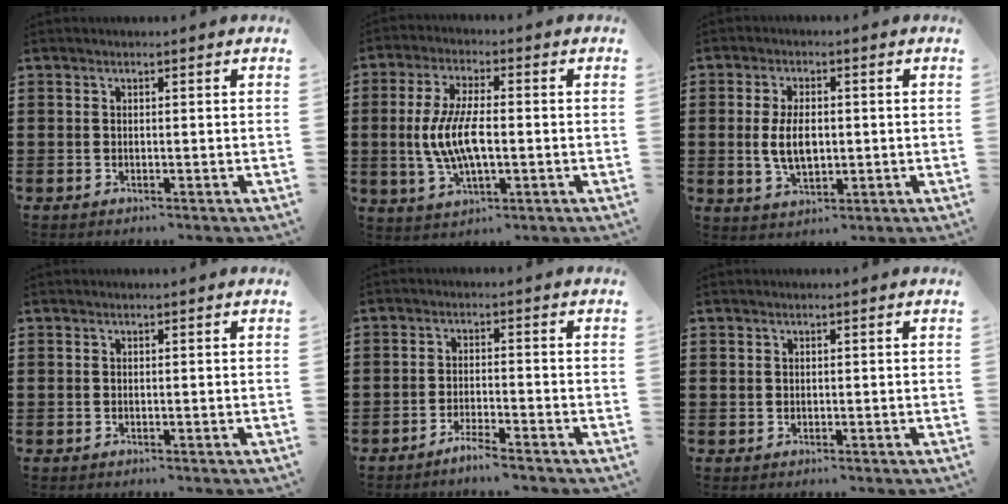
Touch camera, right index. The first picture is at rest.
{"total": 8.6, "force": [-0.8, 3.3, 7.9], "torque": [-0.174, -0.007, -0.021]}
{"total": 5.6, "force": [-0.1, 2.7, 4.9], "torque": [-0.100, -0.004, -0.005]}
{"total": 0.0}
{"total": 2.7, "force": [-2.5, -0.1, 1.0], "torque": [-0.018, 0.004, -0.048]}
{"total": 0.7, "force": [0.4, 0.5, 0.0], "torque": [-0.002, 0.004, 0.008]}